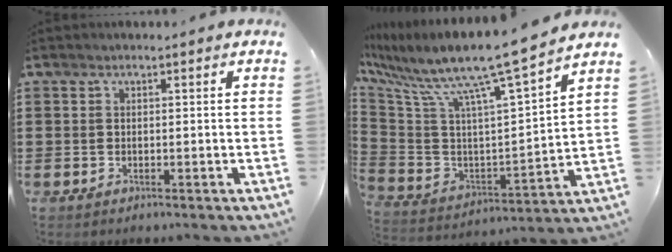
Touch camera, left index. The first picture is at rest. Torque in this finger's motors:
{"motor_torque": [0.63, -0.49, 0.70, 0.21]}